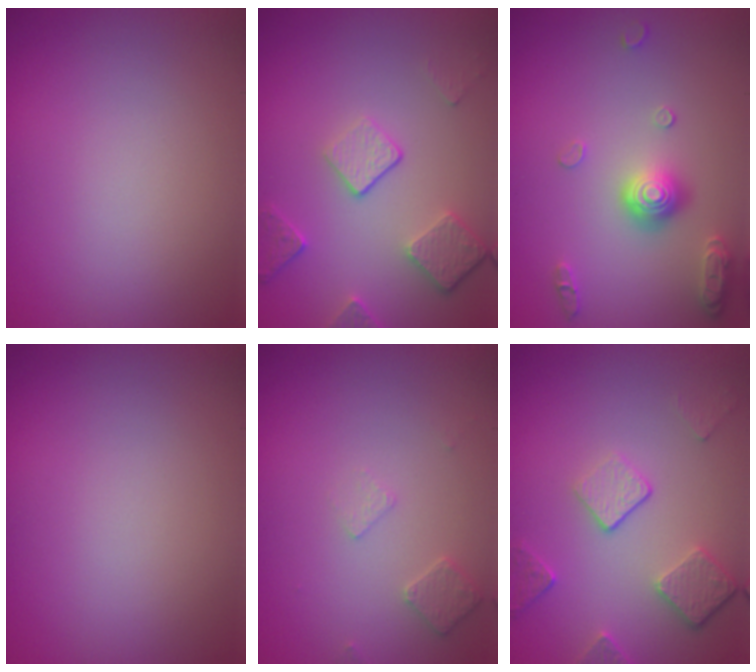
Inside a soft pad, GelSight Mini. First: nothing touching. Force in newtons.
{"total": 3.9, "press": 3.1, "slide": 2.4}
{"total": 3.0, "press": 2.9, "slide": 0.7}
{"total": 0.0}
{"total": 1.5, "press": 1.4, "slide": 0.3}
{"total": 3.7, "press": 2.9, "slide": 2.4}